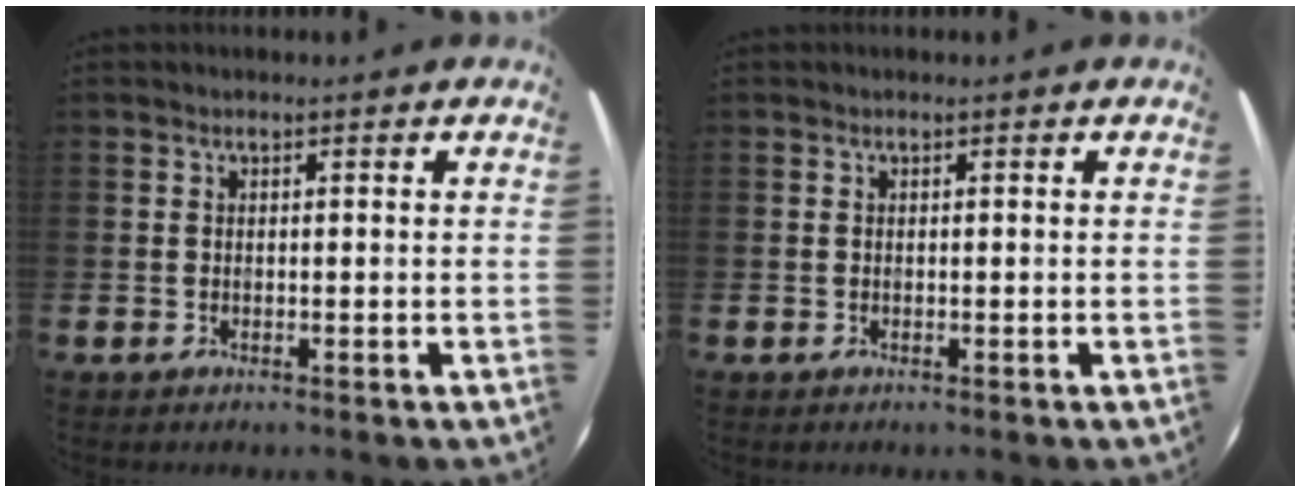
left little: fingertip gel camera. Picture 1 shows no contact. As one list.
[{"total": 0.0}]